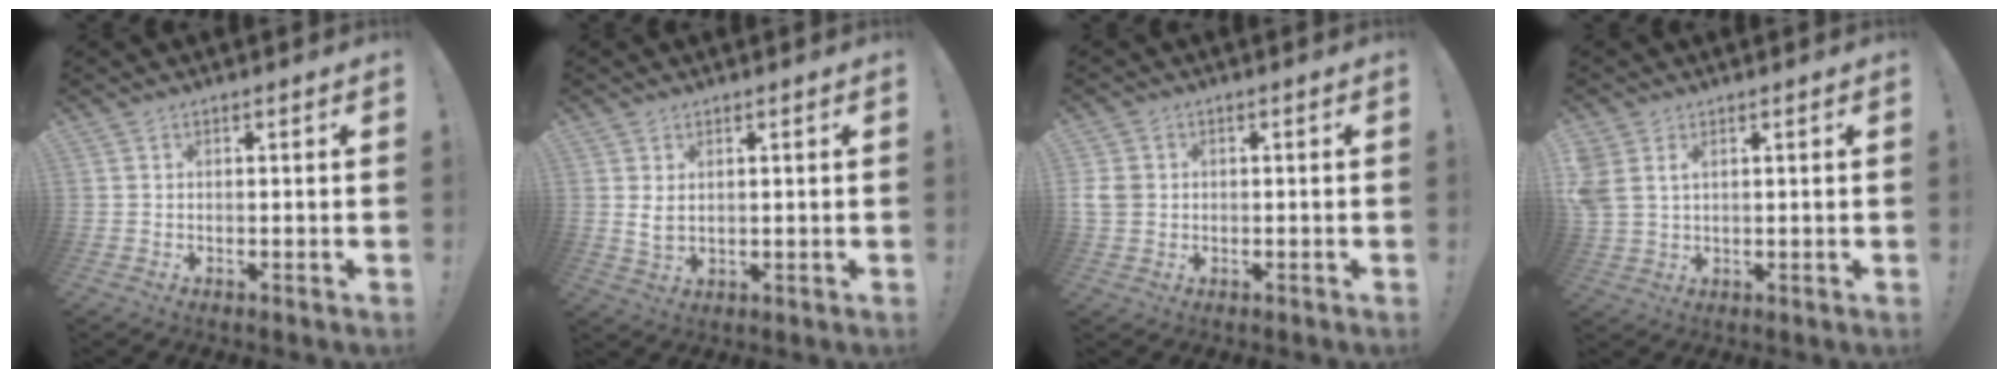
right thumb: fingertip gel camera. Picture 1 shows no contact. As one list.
[{"total": 3.5, "force": [1.7, 1.8, 2.5], "torque": [-0.043, -0.011, 0.029]}, {"total": 5.0, "force": [0.0, 4.4, 2.3], "torque": [-0.054, 0.008, 0.004]}, {"total": 4.4, "force": [1.8, 3.2, 2.5], "torque": [-0.059, -0.001, 0.037]}]